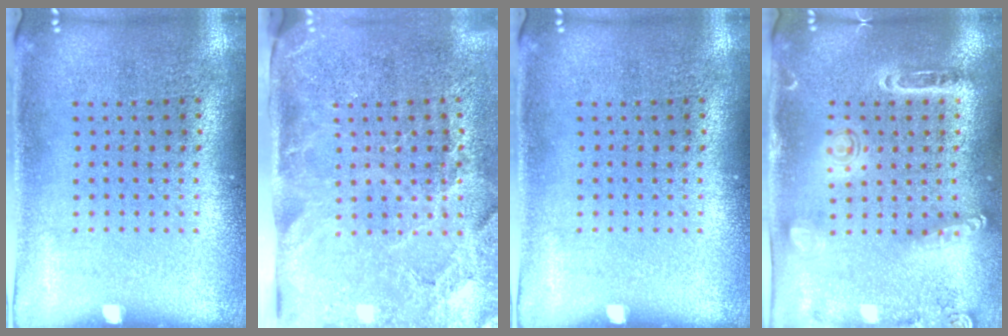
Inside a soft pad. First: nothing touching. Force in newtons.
{"total": 3.8, "press": 3.2, "slide": 2.0}
{"total": 0.0}
{"total": 1.5, "press": 1.5, "slide": 0.4}